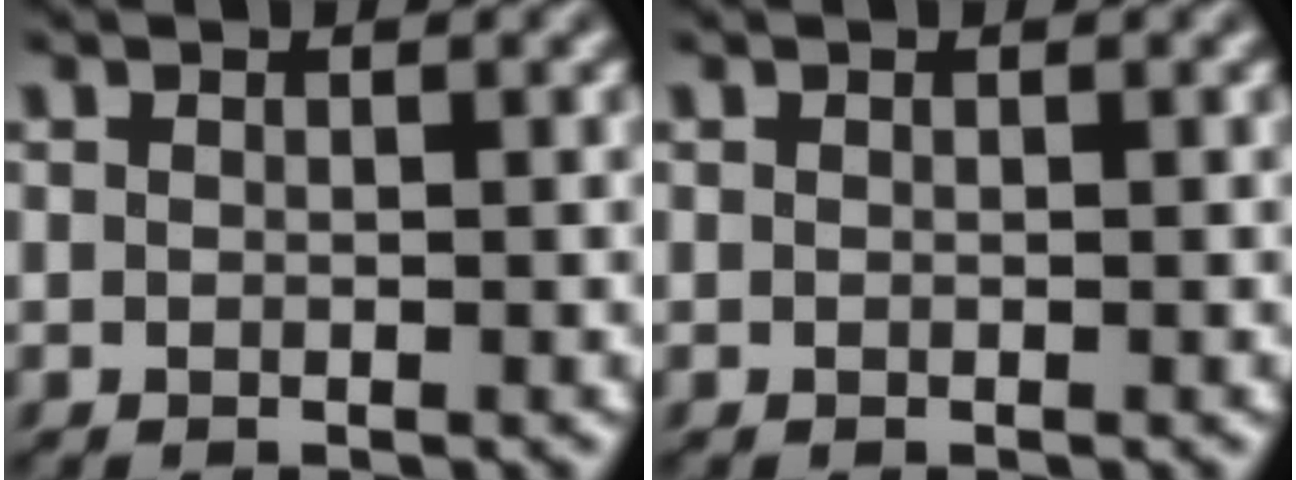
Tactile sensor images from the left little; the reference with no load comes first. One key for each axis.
{"total": 0.0}